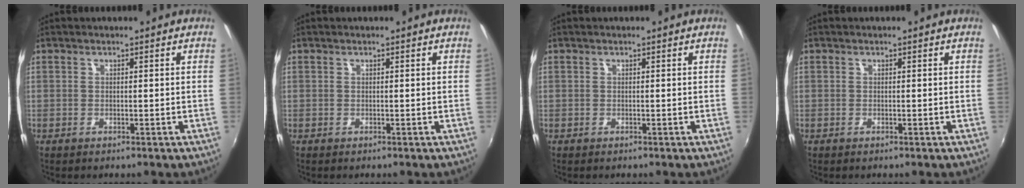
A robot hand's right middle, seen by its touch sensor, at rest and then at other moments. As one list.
[{"total": 0.0}, {"total": 0.0}, {"total": 0.0}]